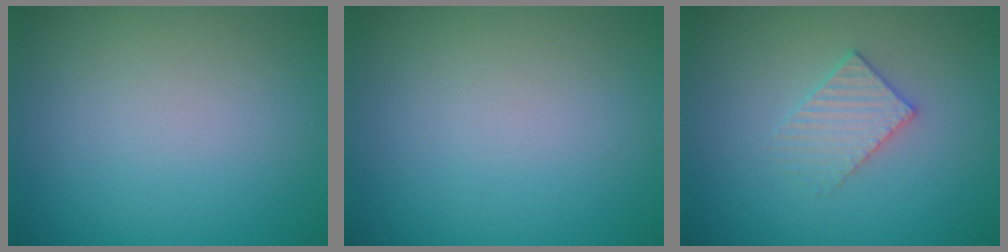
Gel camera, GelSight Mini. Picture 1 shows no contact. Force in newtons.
{"total": 0.0}
{"total": 2.3, "press": 2.2, "slide": 0.3}